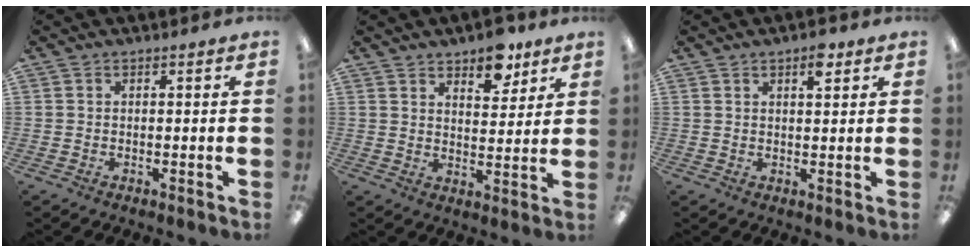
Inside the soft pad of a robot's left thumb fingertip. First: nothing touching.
{"total": 8.2, "force": [6.3, 3.9, 3.6], "torque": [-0.033, -0.035, 0.106]}
{"total": 4.0, "force": [2.6, 1.4, 2.7], "torque": [-0.028, -0.010, 0.038]}